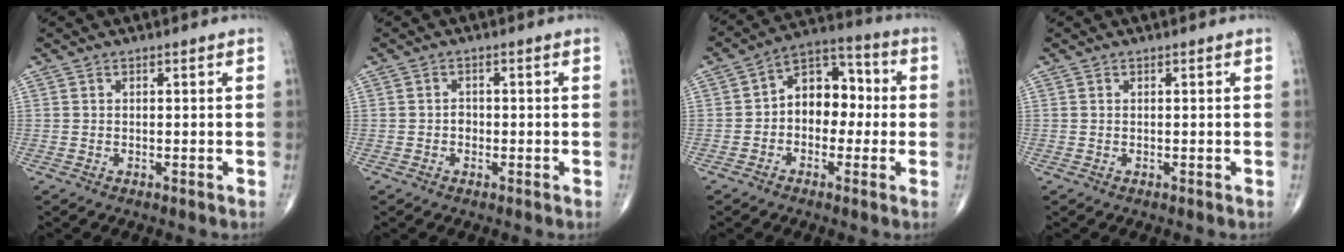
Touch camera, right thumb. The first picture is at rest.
{"total": 1.2, "force": [-0.4, 1.0, 0.6], "torque": [0.001, 0.006, -0.009]}
{"total": 10.7, "force": [-0.3, 7.6, 7.6], "torque": [-0.073, 0.043, -0.022]}
{"total": 0.0}